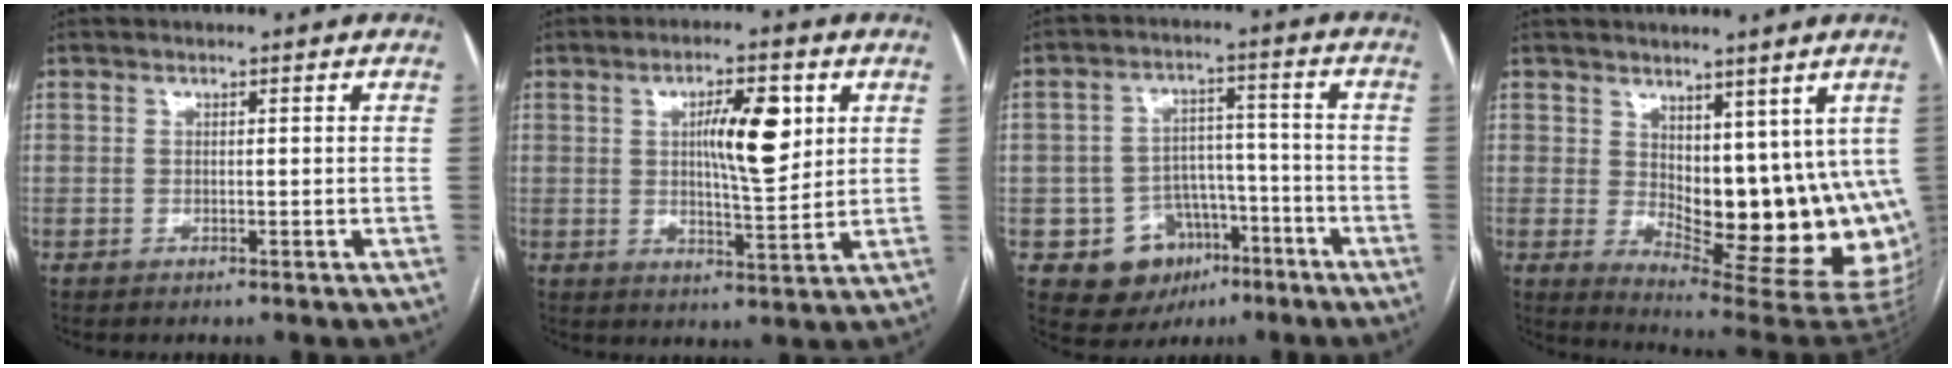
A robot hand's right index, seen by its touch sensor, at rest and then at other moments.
{"total": 8.9, "force": [2.6, 2.1, 8.3], "torque": [-0.138, 0.005, 0.045]}
{"total": 9.5, "force": [-4.6, 7.9, 2.9], "torque": [-0.039, 0.029, -0.058]}
{"total": 15.7, "force": [2.4, 7.6, 13.5], "torque": [-0.168, -0.025, 0.052]}